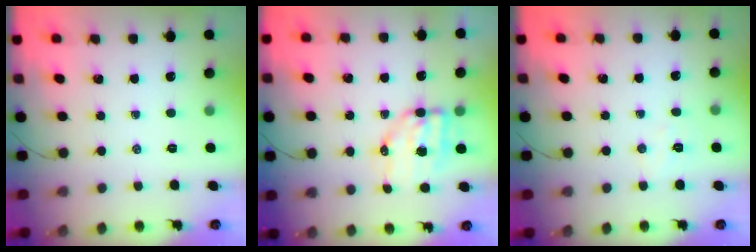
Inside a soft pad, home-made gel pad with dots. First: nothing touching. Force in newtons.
{"total": 6.9, "press": 6.7, "slide": 1.6}
{"total": 4.5, "press": 4.4, "slide": 1.0}